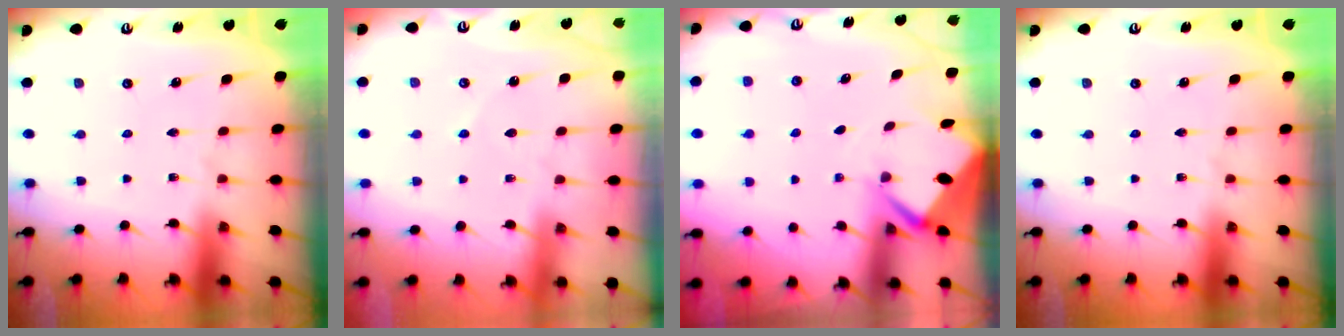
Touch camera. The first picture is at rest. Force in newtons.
{"total": 2.5, "press": 2.5, "slide": 0.3}
{"total": 2.7, "press": 2.7, "slide": 0.2}
{"total": 0.0}